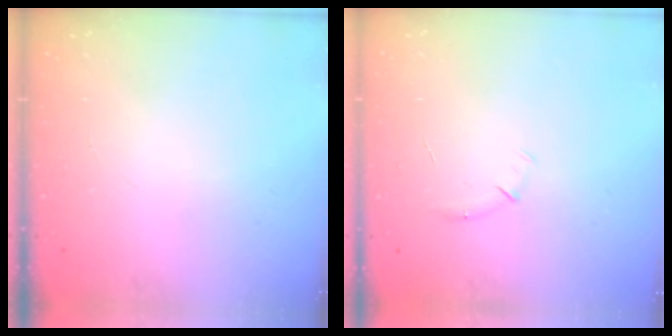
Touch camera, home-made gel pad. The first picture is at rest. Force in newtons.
{"total": 5.5, "press": 5.2, "slide": 1.6}